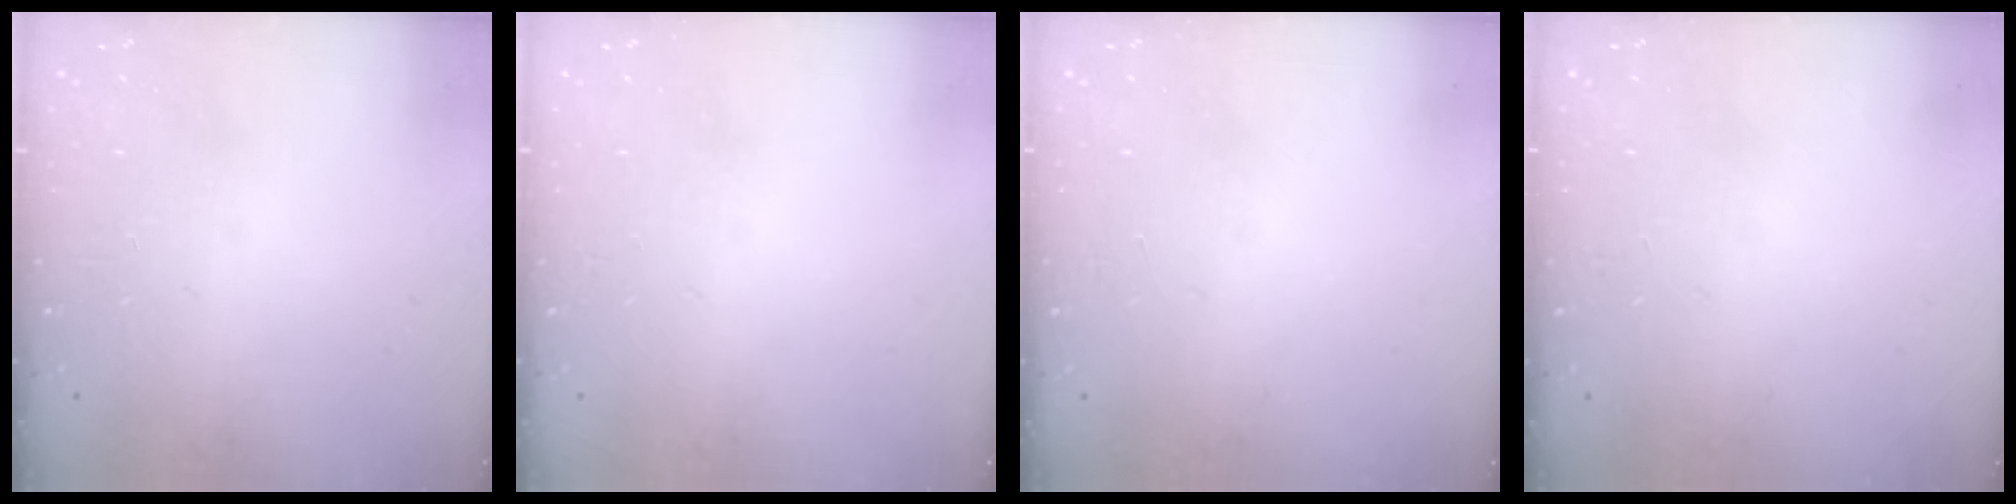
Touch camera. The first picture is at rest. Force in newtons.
{"total": 0.0}
{"total": 1.0, "press": 0.0, "slide": 1.0}
{"total": 0.0}